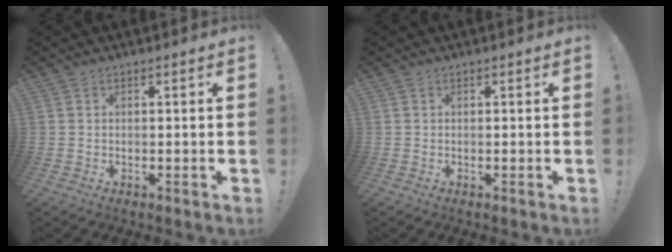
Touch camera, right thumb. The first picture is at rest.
{"total": 0.0}